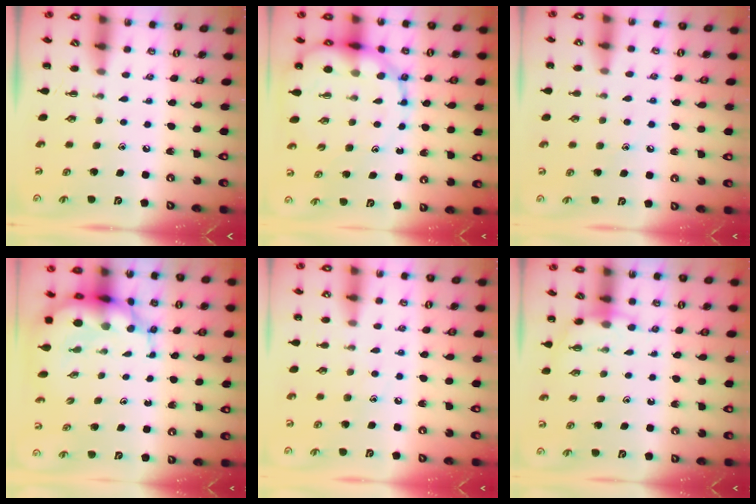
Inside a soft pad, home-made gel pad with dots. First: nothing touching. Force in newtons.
{"total": 14.4, "press": 13.8, "slide": 4.2}
{"total": 8.2, "press": 8.0, "slide": 1.8}
{"total": 9.2, "press": 8.8, "slide": 2.7}
{"total": 6.8, "press": 6.6, "slide": 1.4}
{"total": 4.2, "press": 4.1, "slide": 0.9}